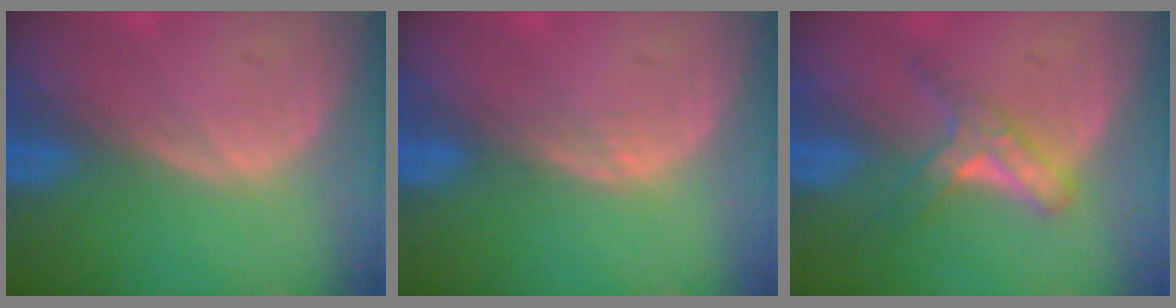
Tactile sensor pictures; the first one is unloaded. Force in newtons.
{"total": 1.1, "press": 1.1, "slide": 0.1}
{"total": 5.7, "press": 5.0, "slide": 2.9}